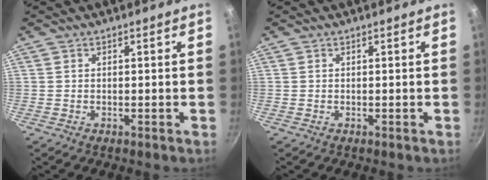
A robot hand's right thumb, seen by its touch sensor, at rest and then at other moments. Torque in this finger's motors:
{"motor_torque": [0.00, 0.00, 0.00, 0.00, 0.00]}